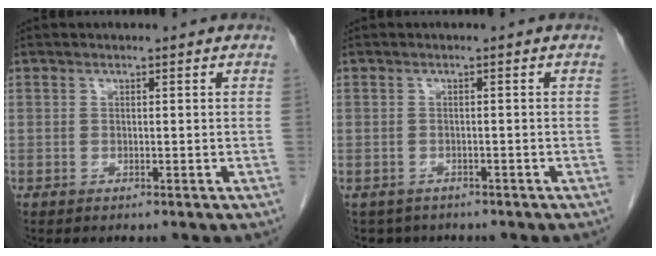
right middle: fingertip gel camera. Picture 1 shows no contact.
{"total": 4.1, "force": [-3.2, 2.5, 0.4], "torque": [-0.007, -0.001, -0.046]}